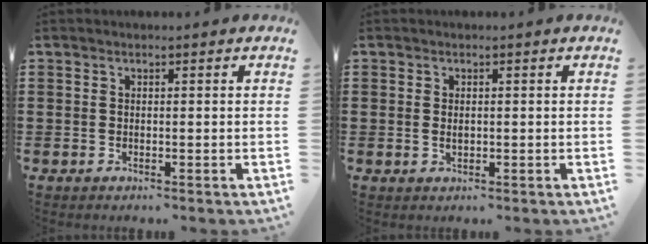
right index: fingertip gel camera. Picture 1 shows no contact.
{"total": 1.2, "force": [0.1, 0.7, 1.0], "torque": [-0.020, 0.004, 0.001]}